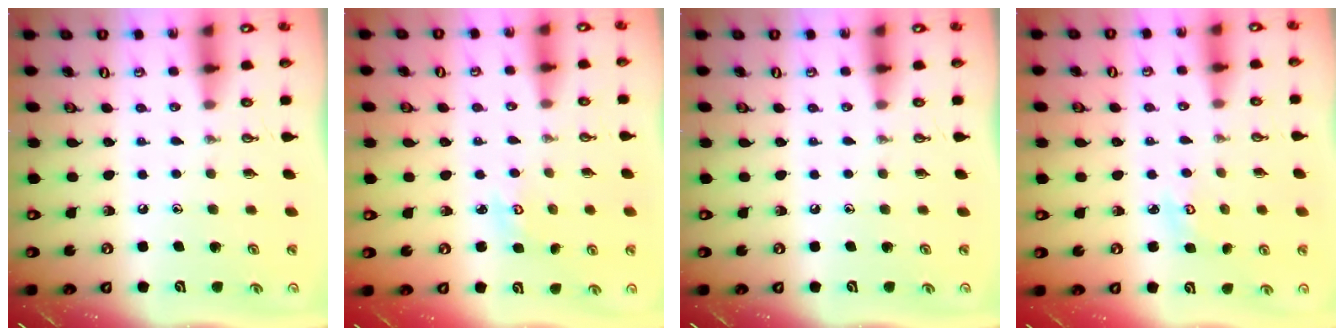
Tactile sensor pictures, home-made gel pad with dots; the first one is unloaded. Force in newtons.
{"total": 2.8, "press": 2.8, "slide": 0.3}
{"total": 0.0}
{"total": 3.4, "press": 3.4, "slide": 0.3}